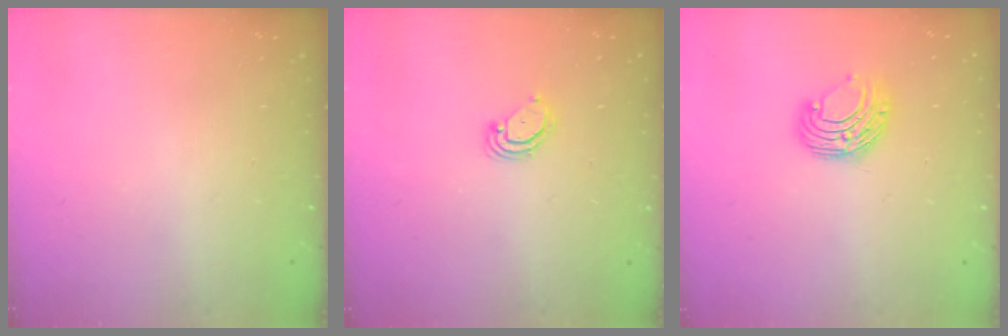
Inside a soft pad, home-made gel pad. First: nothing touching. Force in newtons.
{"total": 3.2, "press": 3.2, "slide": 0.3}
{"total": 8.1, "press": 8.1, "slide": 0.4}